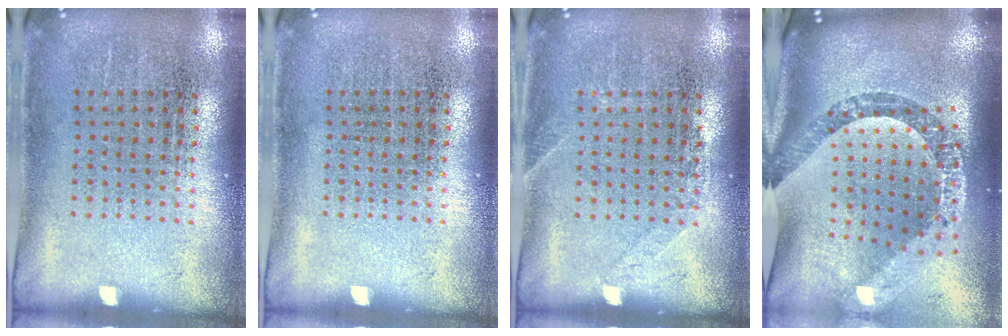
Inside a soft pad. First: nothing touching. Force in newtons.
{"total": 0.0}
{"total": 1.0, "press": 1.0, "slide": 0.2}
{"total": 3.2, "press": 2.3, "slide": 2.2}